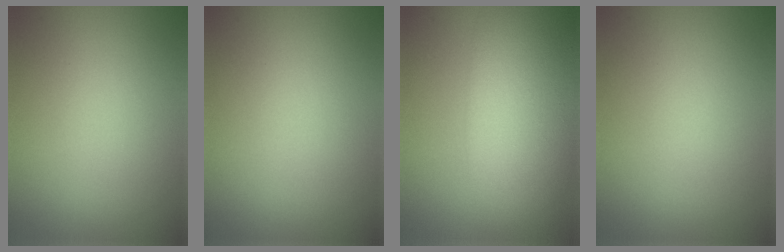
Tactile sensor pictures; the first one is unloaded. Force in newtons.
{"total": 0.0}
{"total": 10.4, "press": 10.4, "slide": 0.8}
{"total": 0.0}